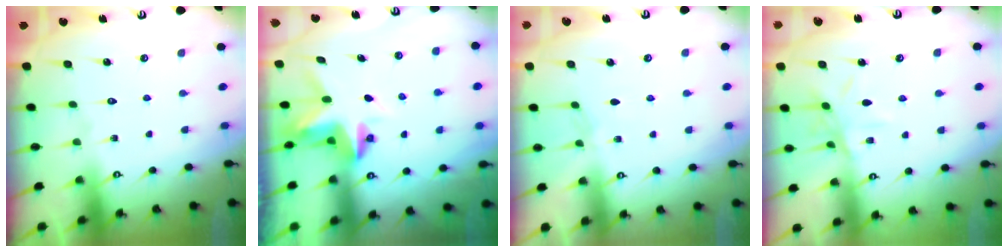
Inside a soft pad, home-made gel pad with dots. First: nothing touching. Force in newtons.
{"total": 3.9, "press": 3.9, "slide": 0.2}
{"total": 2.3, "press": 2.2, "slide": 0.5}
{"total": 8.0, "press": 7.9, "slide": 0.5}